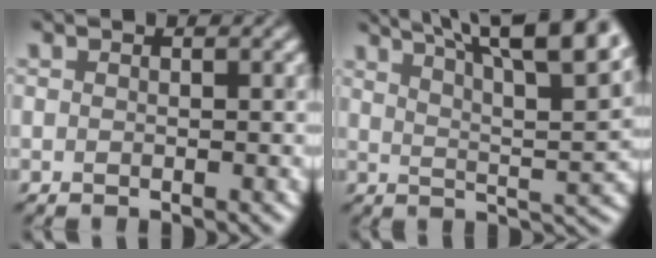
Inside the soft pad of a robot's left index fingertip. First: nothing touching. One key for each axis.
{"total": 12.7, "fx": 8.3, "fy": 3.5, "fz": 9.0, "tx": -0.111, "ty": 0.039, "tz": 0.094}